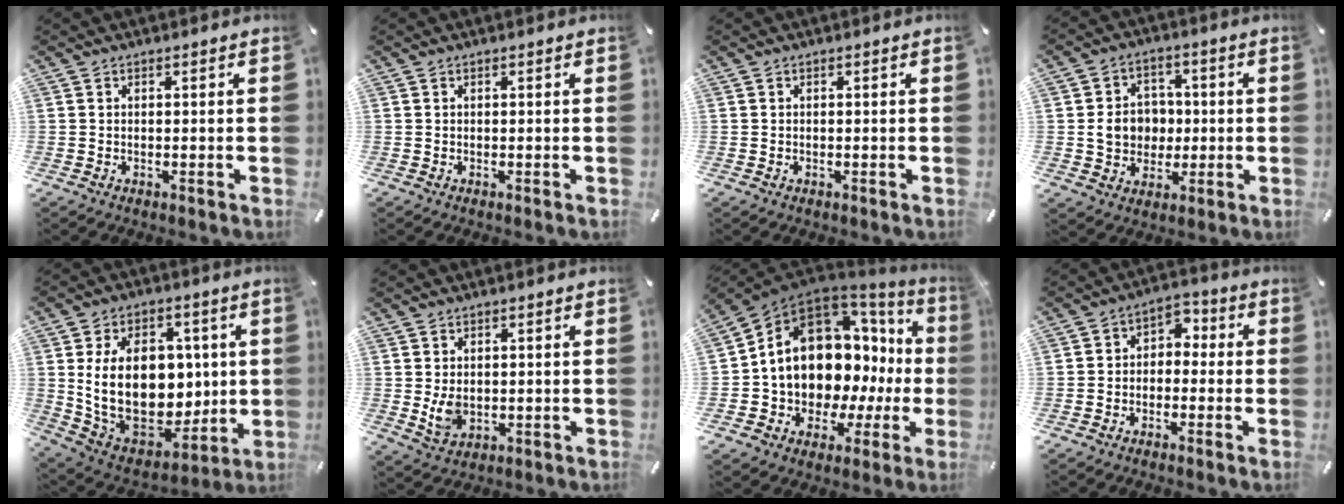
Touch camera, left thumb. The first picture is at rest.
{"total": 0.0}
{"total": 0.0}
{"total": 8.5, "force": [-0.2, 7.7, 3.5], "torque": [-0.052, 0.009, -0.002]}
{"total": 23.6, "force": [2.8, 16.7, 16.5], "torque": [-0.295, -0.032, 0.064]}
{"total": 4.5, "force": [0.6, 3.4, 2.8], "torque": [-0.063, -0.005, 0.009]}
{"total": 15.2, "force": [3.4, 11.8, 9.0], "torque": [-0.147, -0.053, 0.072]}
{"total": 4.7, "force": [-2.5, 3.7, 1.4], "torque": [-0.021, 0.022, -0.050]}